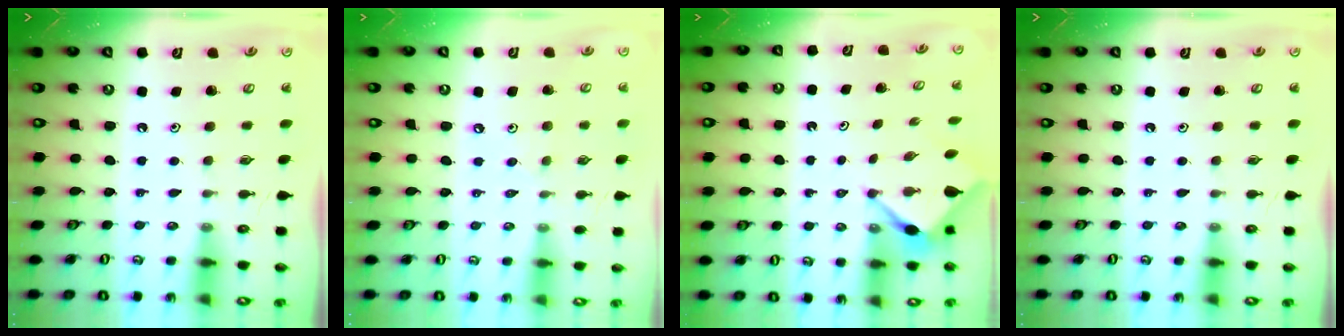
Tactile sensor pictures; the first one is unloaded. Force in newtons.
{"total": 5.9, "press": 5.8, "slide": 0.8}
{"total": 3.1, "press": 3.1, "slide": 0.3}
{"total": 0.0}